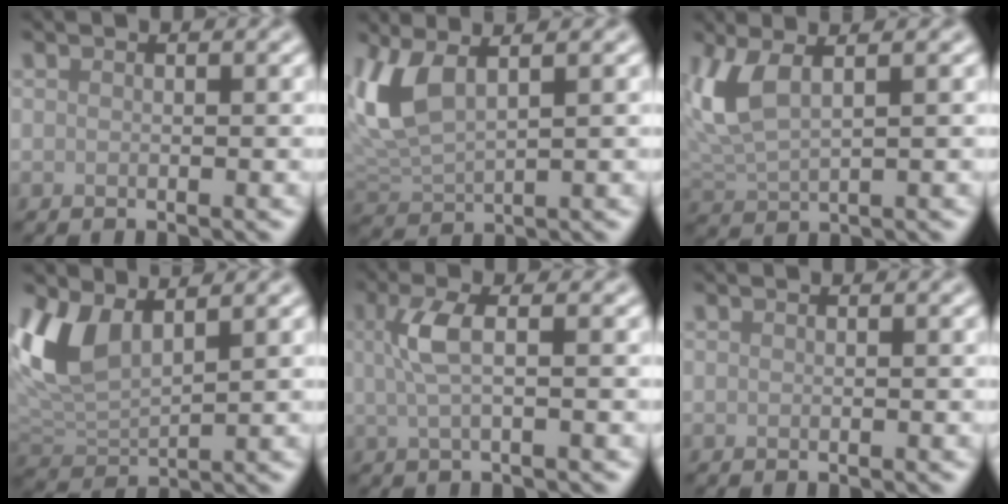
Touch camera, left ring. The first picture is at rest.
{"total": 5.2, "force": [2.3, 2.0, 4.2], "torque": [-0.104, 0.006, 0.048]}
{"total": 4.1, "force": [1.9, 1.5, 3.4], "torque": [-0.089, 0.004, 0.041]}
{"total": 5.5, "force": [2.6, 2.8, 3.9], "torque": [-0.095, -0.006, 0.052]}
{"total": 3.0, "force": [0.4, 0.8, 2.8], "torque": [-0.061, 0.003, 0.007]}
{"total": 0.0}